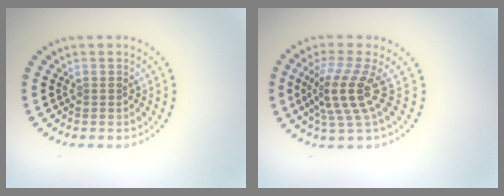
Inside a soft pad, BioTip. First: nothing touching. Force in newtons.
{"total": 4.0, "press": 2.8, "slide": 2.9}